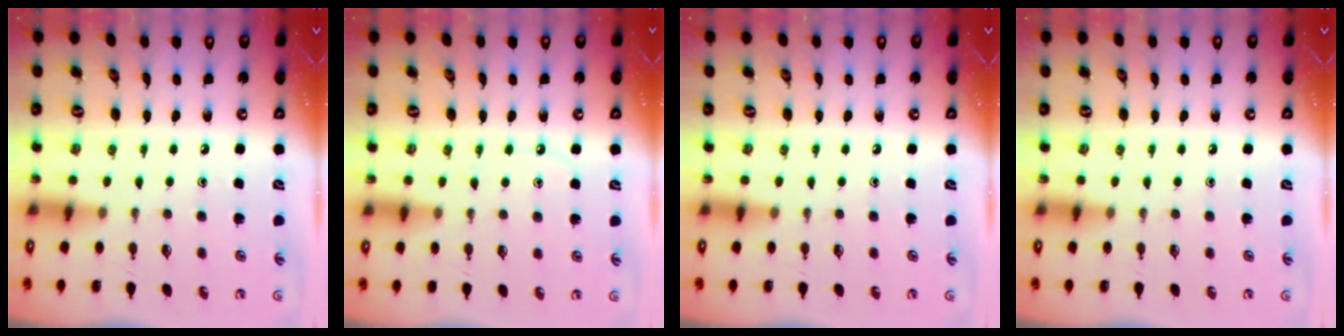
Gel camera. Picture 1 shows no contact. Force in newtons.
{"total": 6.3, "press": 6.2, "slide": 1.0}
{"total": 0.0}
{"total": 0.0}